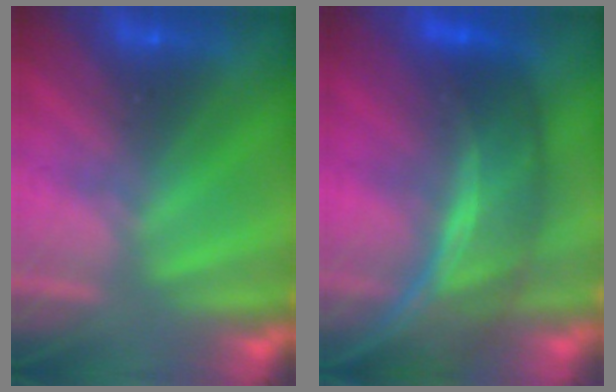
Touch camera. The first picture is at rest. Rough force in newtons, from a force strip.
{"total": 7.5}